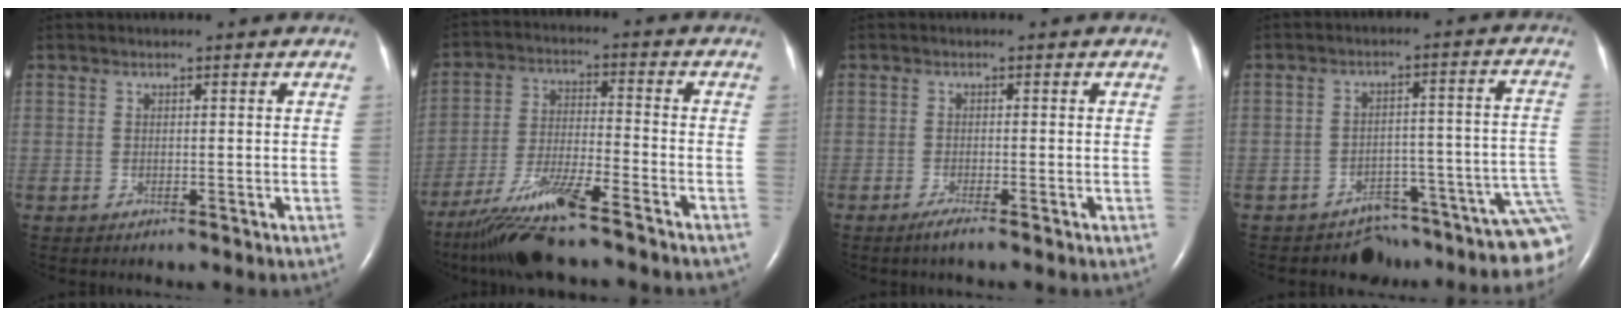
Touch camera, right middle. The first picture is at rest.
{"total": 14.4, "force": [-11.4, 1.0, 8.7], "torque": [-0.170, -0.024, -0.200]}
{"total": 1.7, "force": [-1.3, -0.2, 1.1], "torque": [-0.030, -0.005, -0.027]}
{"total": 12.9, "force": [-11.8, 3.8, 3.3], "torque": [-0.003, 0.089, -0.144]}